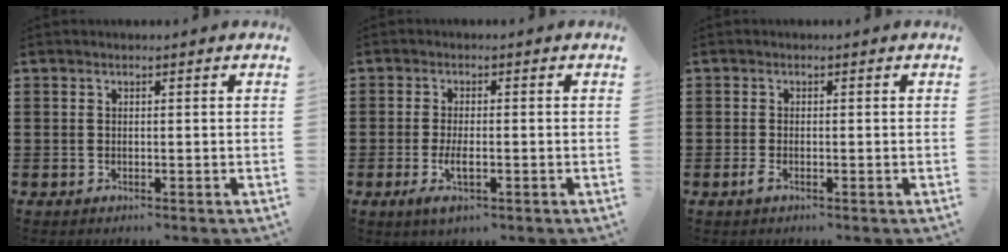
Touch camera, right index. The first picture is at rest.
{"total": 4.0, "force": [-1.3, 1.2, 3.6], "torque": [-0.080, -0.008, -0.028]}
{"total": 1.1, "force": [-0.6, 0.1, 0.9], "torque": [-0.033, -0.011, -0.013]}